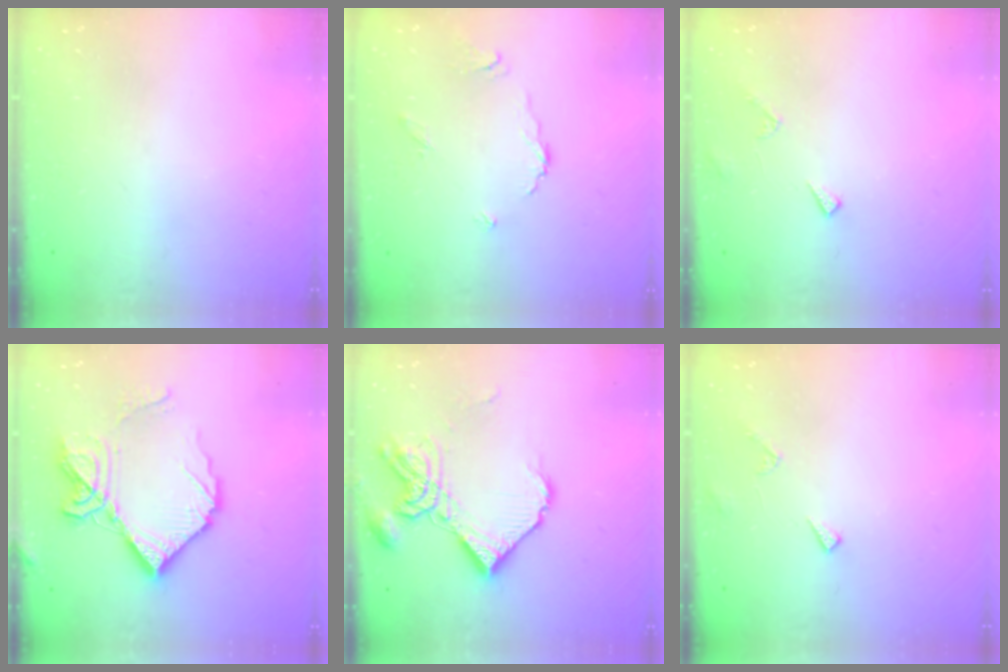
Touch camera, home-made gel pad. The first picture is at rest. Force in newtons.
{"total": 4.4, "press": 4.3, "slide": 0.4}
{"total": 5.0, "press": 5.0, "slide": 0.5}
{"total": 16.4, "press": 16.4, "slide": 1.6}
{"total": 12.9, "press": 12.8, "slide": 1.6}
{"total": 5.0, "press": 5.0, "slide": 0.5}